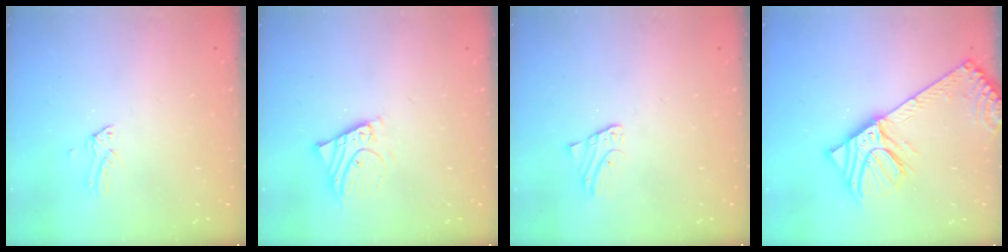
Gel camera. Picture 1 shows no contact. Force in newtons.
{"total": 5.5, "press": 5.4, "slide": 0.6}
{"total": 1.6, "press": 1.6, "slide": 0.1}
{"total": 13.4, "press": 13.1, "slide": 2.6}